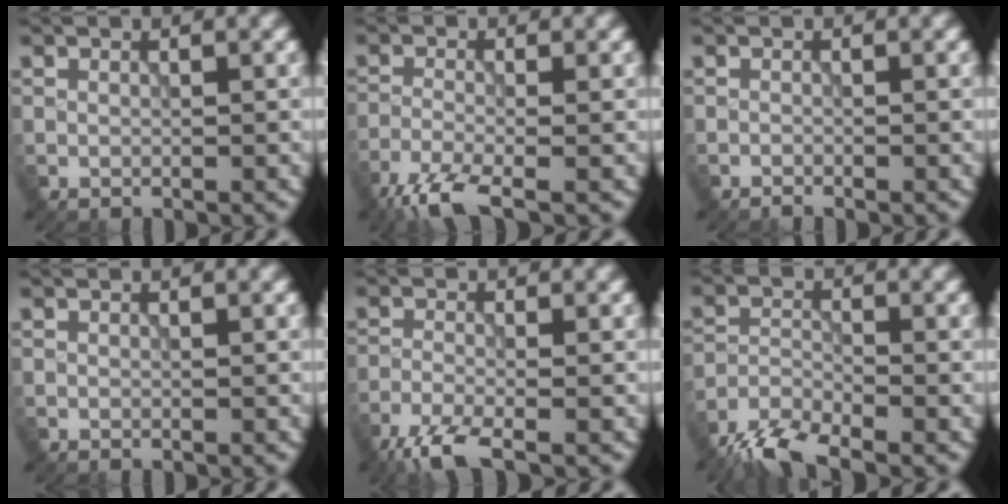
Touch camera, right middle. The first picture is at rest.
{"total": 5.0, "force": [-3.6, 1.1, 3.2], "torque": [-0.066, -0.010, -0.085]}
{"total": 0.5, "force": [-0.5, 0.0, 0.1], "torque": [0.002, 0.000, -0.013]}
{"total": 0.0}
{"total": 4.3, "force": [-3.2, 0.9, 2.7], "torque": [-0.058, -0.011, -0.076]}
{"total": 5.5, "force": [-4.5, 1.4, 2.8], "torque": [-0.053, -0.010, -0.093]}